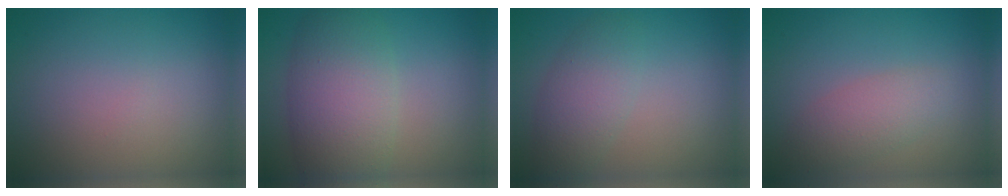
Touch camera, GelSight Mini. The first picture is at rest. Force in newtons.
{"total": 7.5, "press": 7.5, "slide": 0.4}
{"total": 3.5, "press": 3.4, "slide": 0.2}
{"total": 2.6, "press": 2.6, "slide": 0.1}